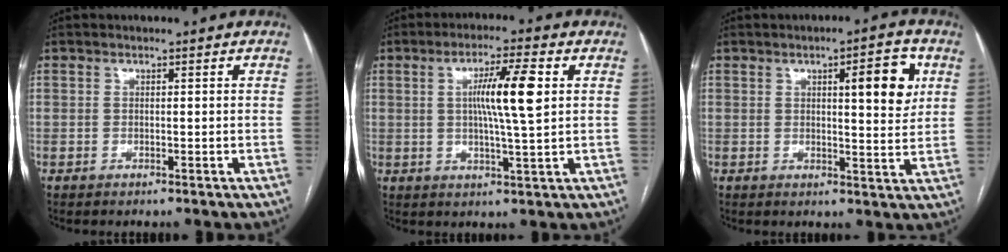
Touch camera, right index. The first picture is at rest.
{"total": 8.6, "force": [1.6, -0.1, 8.4], "torque": [-0.148, 0.001, 0.027]}
{"total": 7.7, "force": [2.6, 1.6, 7.0], "torque": [-0.093, 0.002, 0.032]}